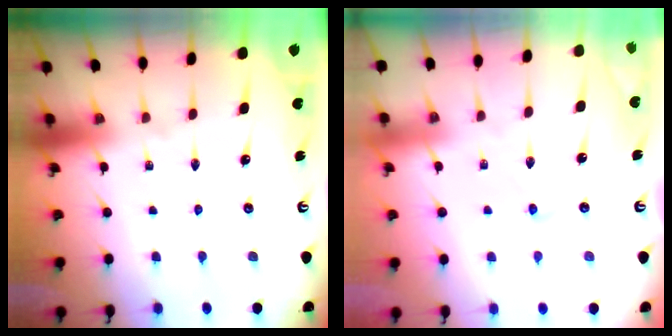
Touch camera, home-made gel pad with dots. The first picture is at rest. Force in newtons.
{"total": 2.2, "press": 2.2, "slide": 0.2}